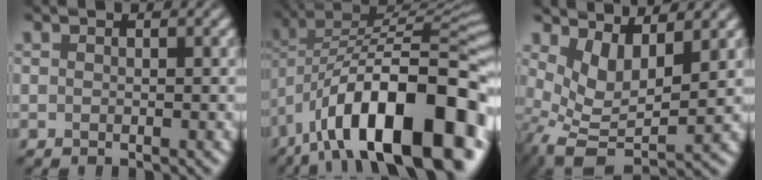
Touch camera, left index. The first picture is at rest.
{"total": 17.6, "force": [-8.5, 6.7, 13.9], "torque": [-0.189, 0.034, -0.155]}
{"total": 5.0, "force": [0.9, 2.5, 4.3], "torque": [-0.088, -0.016, 0.021]}